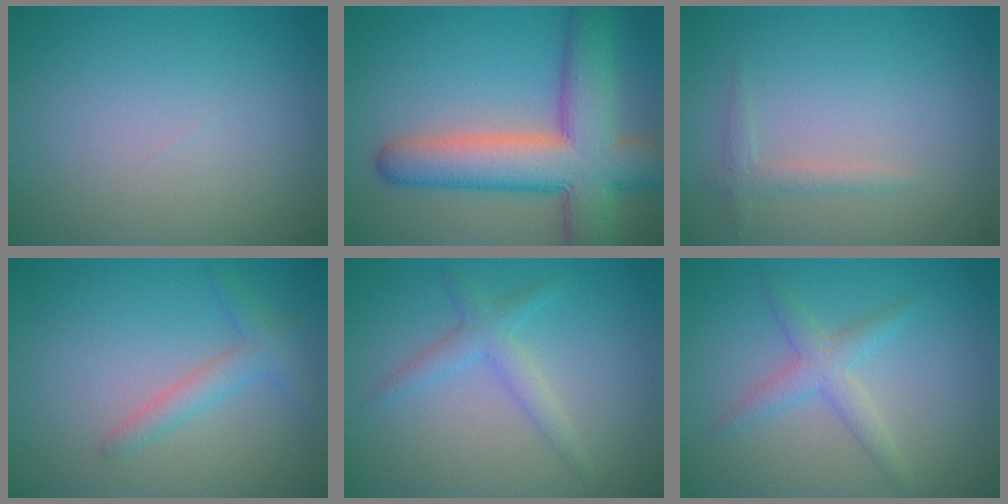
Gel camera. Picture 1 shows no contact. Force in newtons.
{"total": 10.5, "press": 10.5, "slide": 0.3}
{"total": 1.2, "press": 1.2, "slide": 0.0}
{"total": 2.2, "press": 2.2, "slide": 0.1}
{"total": 2.2, "press": 2.2, "slide": 0.1}
{"total": 2.5, "press": 2.5, "slide": 0.1}